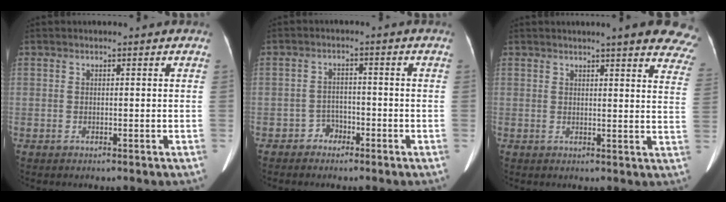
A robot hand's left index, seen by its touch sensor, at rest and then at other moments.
{"total": 3.4, "force": [-3.1, 1.4, -0.4], "torque": [0.008, 0.005, -0.056]}
{"total": 18.4, "force": [16.2, 2.0, 8.5], "torque": [-0.089, -0.040, 0.168]}